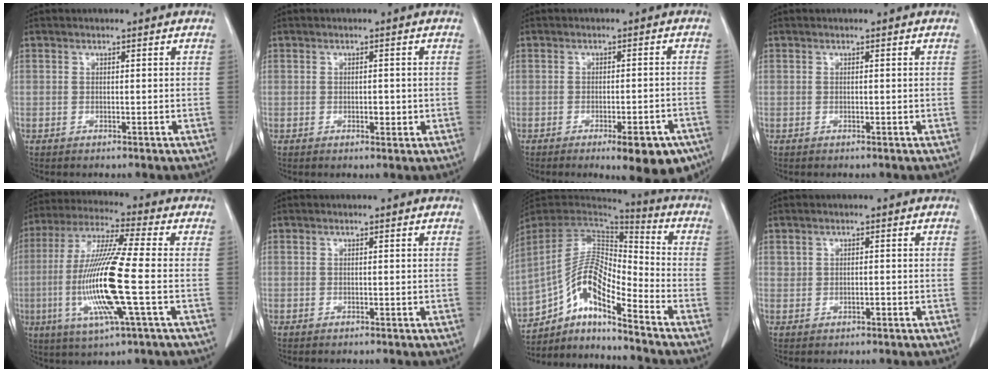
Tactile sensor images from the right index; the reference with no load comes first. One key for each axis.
{"total": 1.6, "fx": -0.2, "fy": 0.9, "fz": 1.3, "tx": -0.017, "ty": 0.000, "tz": 0.002}
{"total": 9.5, "fx": -6.3, "fy": 2.6, "fz": 6.5, "tx": -0.059, "ty": 0.000, "tz": -0.082}
{"total": 0.0}
{"total": 16.0, "fx": -3.2, "fy": 0.2, "fz": 15.7, "tx": -0.325, "ty": -0.013, "tz": -0.069}
{"total": 0.0}
{"total": 13.4, "fx": -9.0, "fy": 3.1, "fz": 9.5, "tx": -0.185, "ty": 0.025, "tz": -0.159}
{"total": 1.0, "fx": 0.0, "fy": 0.8, "fz": 0.6, "tx": -0.013, "ty": 0.005, "tz": 0.003}